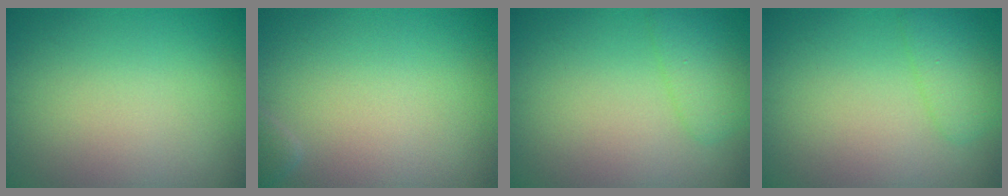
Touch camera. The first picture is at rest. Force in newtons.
{"total": 0.8, "press": 0.8, "slide": 0.1}
{"total": 2.2, "press": 2.2, "slide": 0.1}
{"total": 2.2, "press": 2.2, "slide": 0.1}